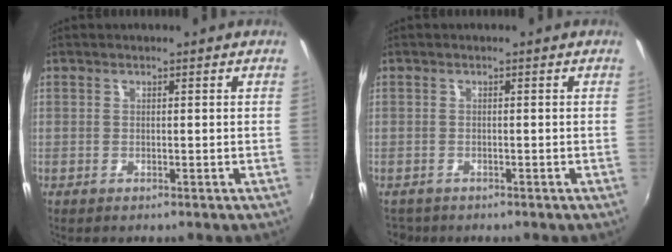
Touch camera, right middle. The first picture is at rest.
{"total": 2.0, "force": [-1.6, 1.1, 0.3], "torque": [-0.011, -0.007, -0.028]}